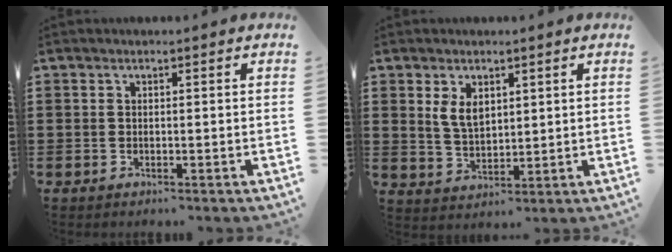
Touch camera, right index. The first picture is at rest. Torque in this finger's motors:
{"motor_torque": [0.12, -0.02, 0.20, 0.10]}